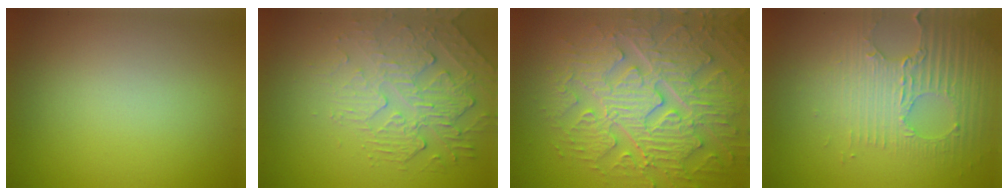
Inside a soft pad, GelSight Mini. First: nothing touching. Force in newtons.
{"total": 2.7, "press": 2.1, "slide": 1.7}
{"total": 8.5, "press": 6.5, "slide": 5.4}
{"total": 3.5, "press": 3.4, "slide": 0.9}